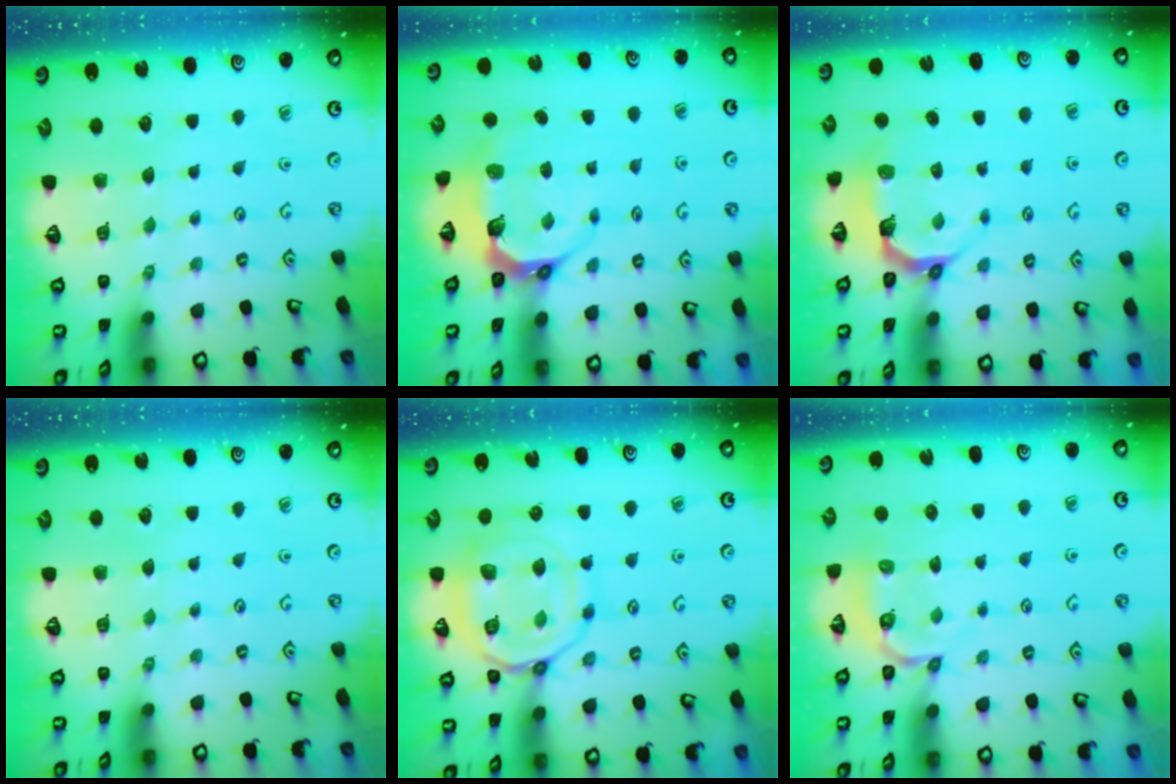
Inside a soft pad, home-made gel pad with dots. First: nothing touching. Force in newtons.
{"total": 7.3, "press": 6.5, "slide": 3.4}
{"total": 5.1, "press": 3.6, "slide": 3.6}
{"total": 0.0}
{"total": 13.9, "press": 13.8, "slide": 1.5}
{"total": 4.1, "press": 3.3, "slide": 2.6}